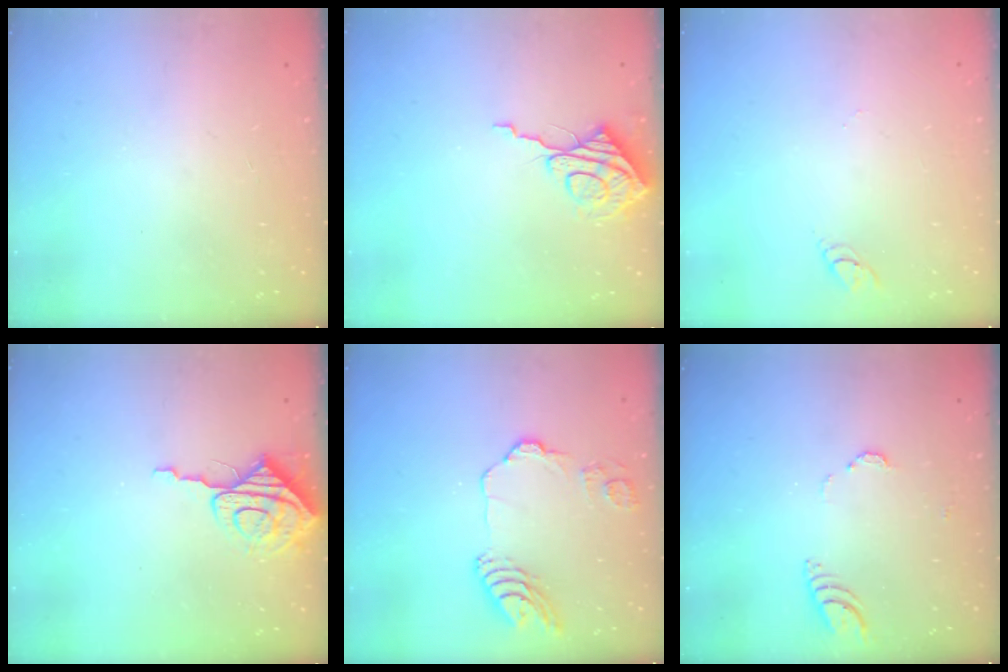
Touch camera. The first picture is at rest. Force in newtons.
{"total": 10.1, "press": 10.0, "slide": 0.9}
{"total": 3.6, "press": 3.6, "slide": 0.4}
{"total": 8.5, "press": 8.4, "slide": 1.0}
{"total": 11.5, "press": 11.4, "slide": 1.4}
{"total": 3.8, "press": 3.8, "slide": 0.3}